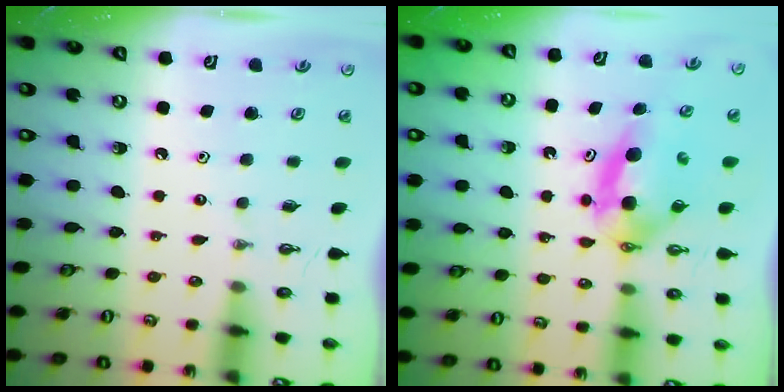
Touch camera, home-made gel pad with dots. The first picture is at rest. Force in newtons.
{"total": 7.0, "press": 6.3, "slide": 3.0}